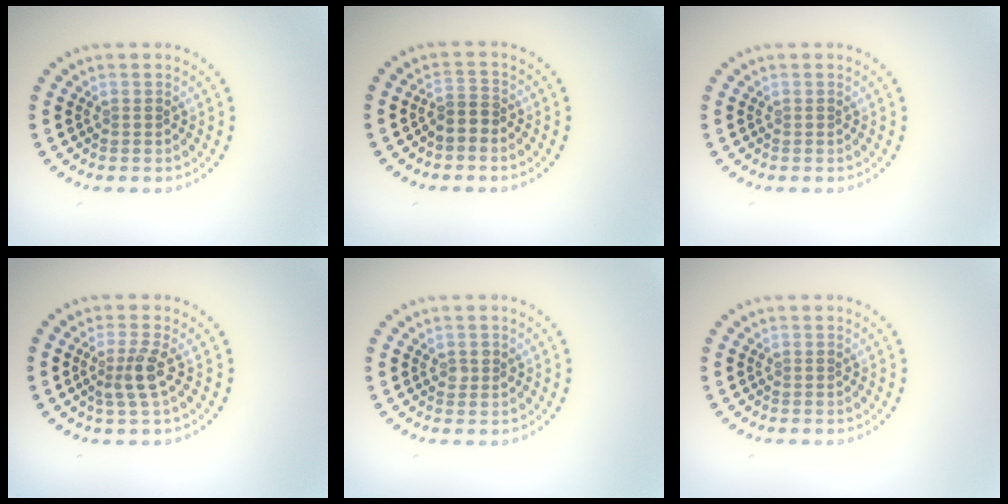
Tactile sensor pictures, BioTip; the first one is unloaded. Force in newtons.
{"total": 1.3, "press": 1.0, "slide": 0.9}
{"total": 0.0}
{"total": 2.4, "press": 1.9, "slide": 1.5}
{"total": 1.0, "press": 1.0, "slide": 0.0}
{"total": 0.0}